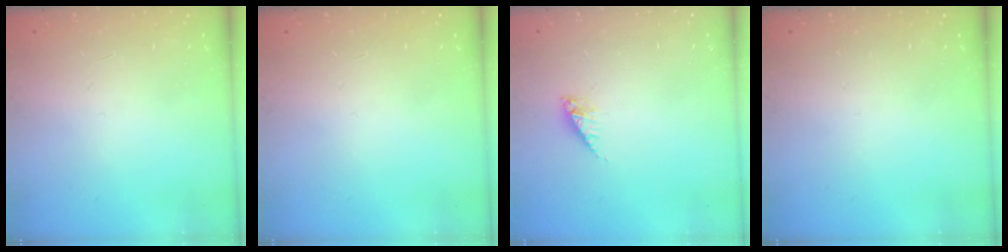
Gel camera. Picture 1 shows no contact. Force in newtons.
{"total": 0.0}
{"total": 4.3, "press": 4.3, "slide": 0.3}
{"total": 0.0}